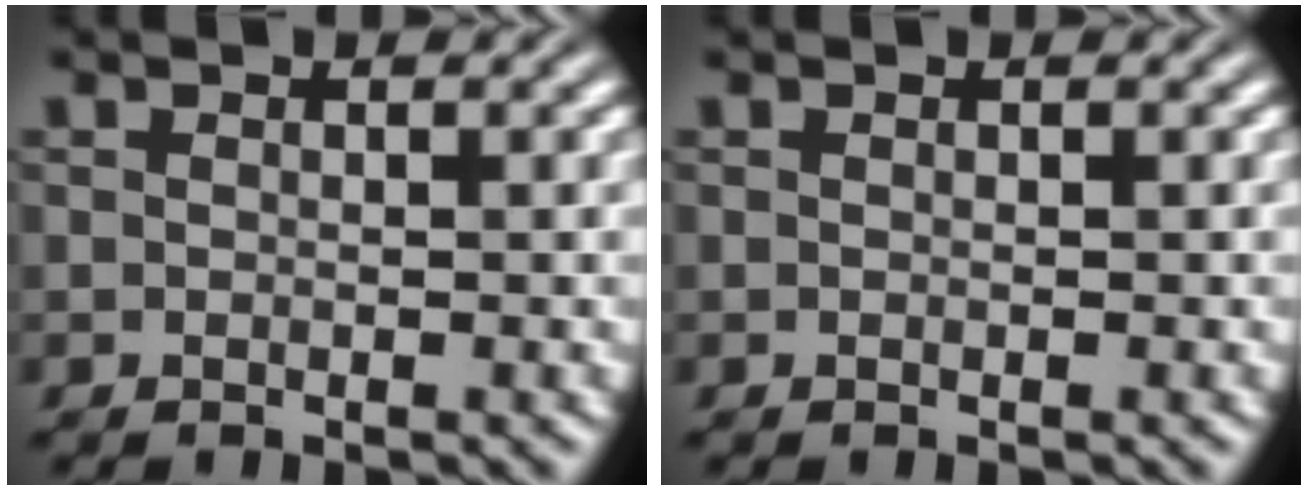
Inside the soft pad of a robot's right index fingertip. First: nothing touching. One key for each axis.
{"total": 0.0}